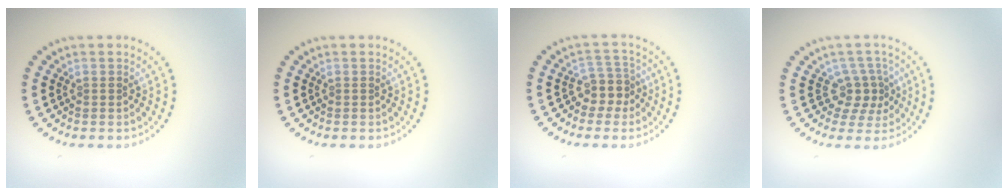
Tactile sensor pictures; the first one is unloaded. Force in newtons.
{"total": 0.0}
{"total": 2.7, "press": 2.1, "slide": 1.6}
{"total": 2.8, "press": 2.1, "slide": 1.8}